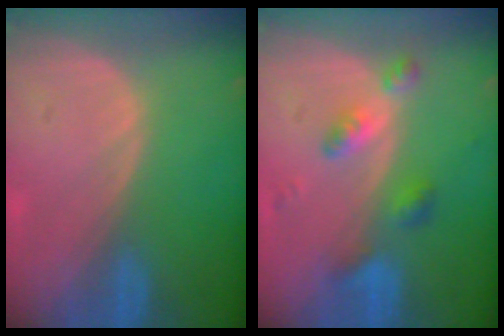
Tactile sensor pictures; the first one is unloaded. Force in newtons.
{"total": 5.5, "press": 4.8, "slide": 2.7}